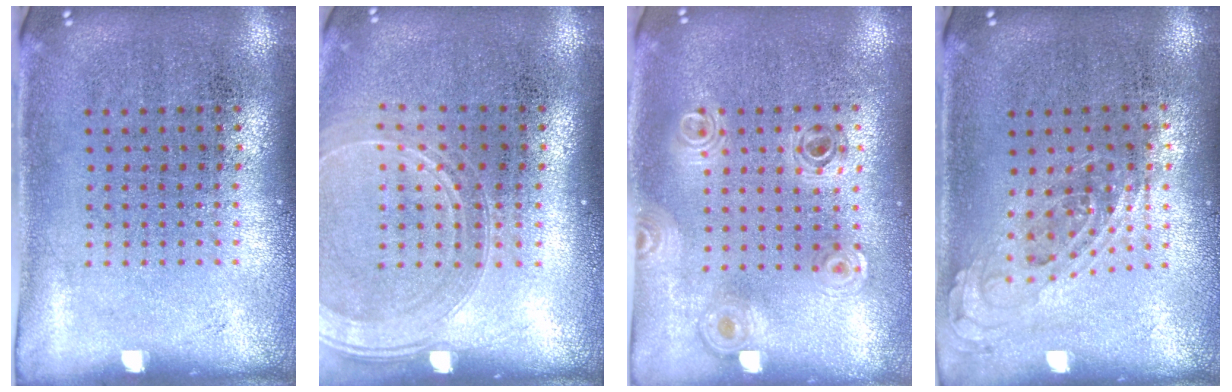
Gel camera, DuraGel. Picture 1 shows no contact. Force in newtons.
{"total": 1.7, "press": 1.6, "slide": 0.7}
{"total": 0.8, "press": 0.8, "slide": 0.1}
{"total": 0.8, "press": 0.7, "slide": 0.3}